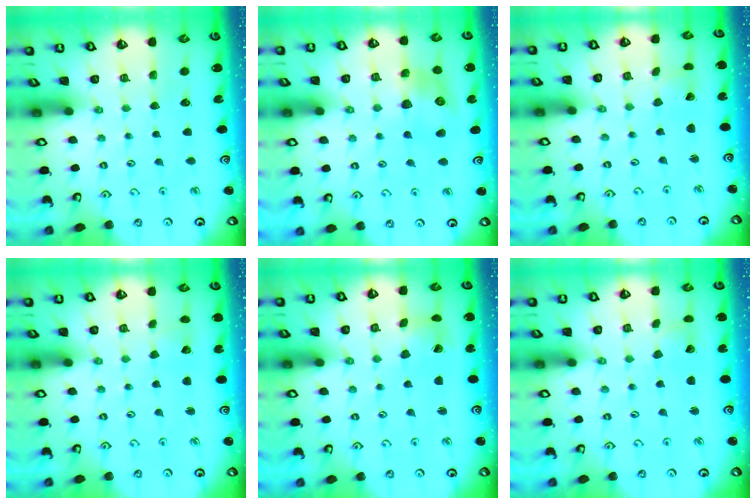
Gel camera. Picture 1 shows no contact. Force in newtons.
{"total": 9.7, "press": 9.7, "slide": 0.4}
{"total": 1.9, "press": 1.9, "slide": 0.2}
{"total": 2.7, "press": 2.7, "slide": 0.3}
{"total": 2.8, "press": 2.8, "slide": 0.4}
{"total": 2.3, "press": 2.3, "slide": 0.2}